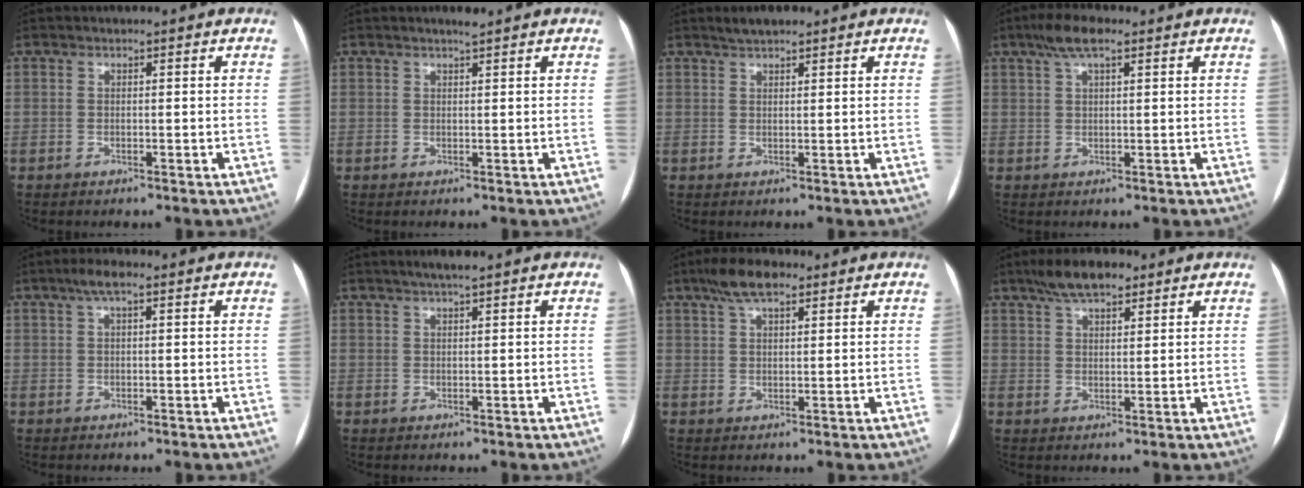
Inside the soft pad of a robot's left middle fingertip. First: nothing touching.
{"total": 1.2, "force": [1.0, 0.0, 0.7], "torque": [-0.016, 0.001, 0.020]}
{"total": 2.7, "force": [2.2, 0.7, 1.4], "torque": [-0.030, 0.012, 0.039]}
{"total": 5.1, "force": [3.2, 1.2, 3.8], "torque": [-0.080, 0.019, 0.057]}
{"total": 3.2, "force": [1.7, 0.7, 2.6], "torque": [-0.054, 0.020, 0.030]}
{"total": 2.7, "force": [2.1, 0.0, 1.7], "torque": [-0.035, 0.009, 0.037]}
{"total": 6.3, "force": [4.2, 2.0, 4.2], "torque": [-0.085, 0.019, 0.075]}
{"total": 7.2, "force": [5.1, 2.4, 4.4], "torque": [-0.083, 0.017, 0.089]}